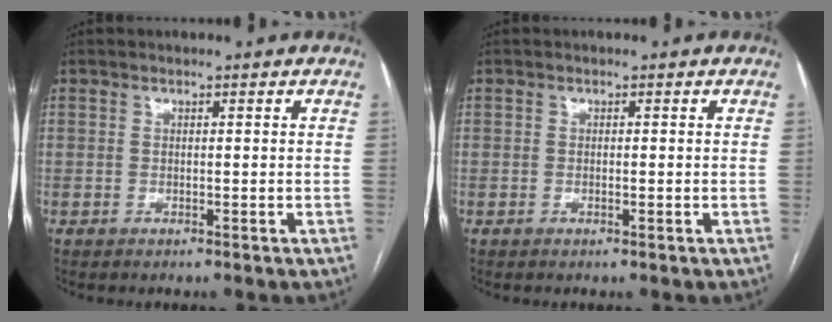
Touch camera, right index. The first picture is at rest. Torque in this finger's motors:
{"motor_torque": [-0.11, -0.02, -0.02, -0.01]}